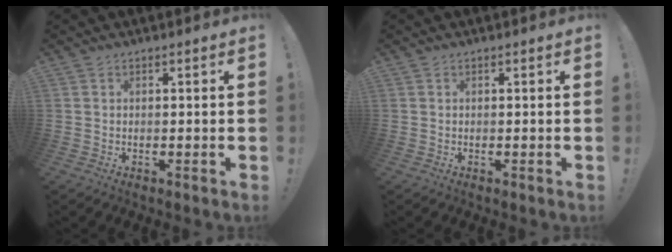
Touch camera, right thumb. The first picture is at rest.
{"total": 0.0}